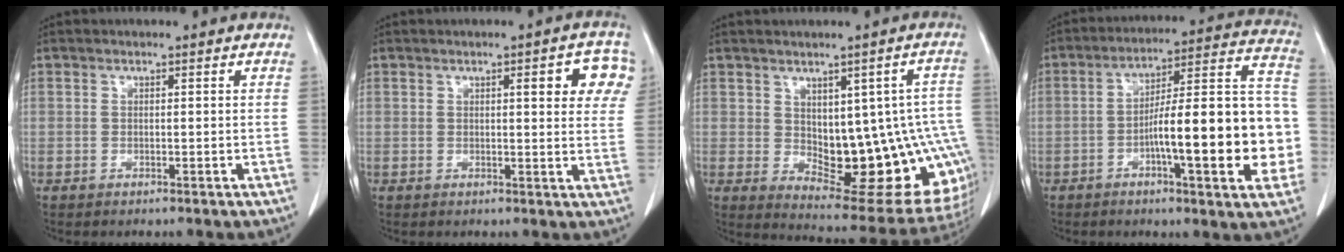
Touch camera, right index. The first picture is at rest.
{"total": 6.9, "force": [2.7, 1.5, 6.2], "torque": [-0.064, 0.007, 0.026]}
{"total": 18.8, "force": [-1.6, 7.2, 17.4], "torque": [-0.155, 0.013, 0.008]}
{"total": 20.2, "force": [-4.4, 3.2, 19.5], "torque": [-0.229, 0.035, -0.060]}